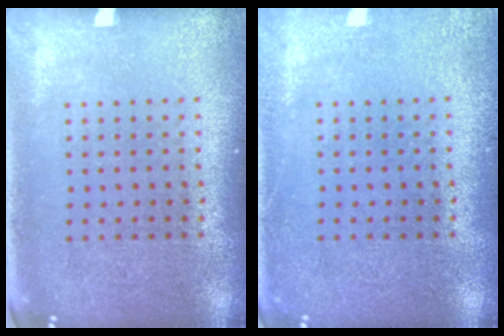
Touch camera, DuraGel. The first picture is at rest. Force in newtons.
{"total": 1.5, "press": 1.5, "slide": 0.3}